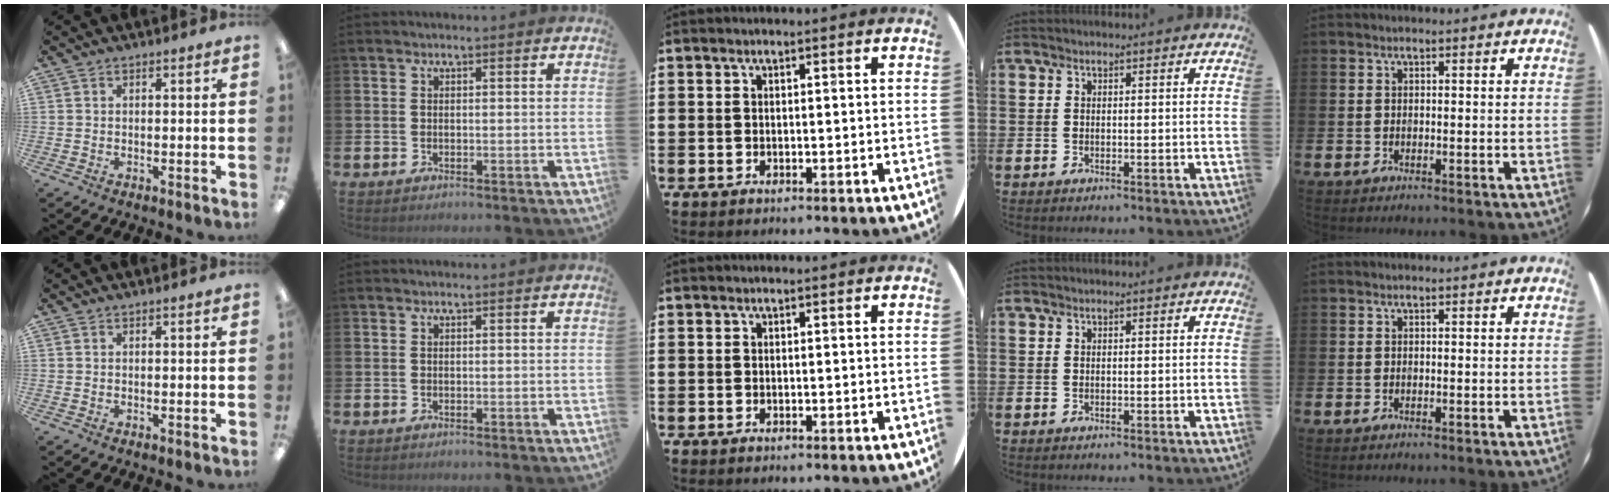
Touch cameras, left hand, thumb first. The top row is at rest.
{}